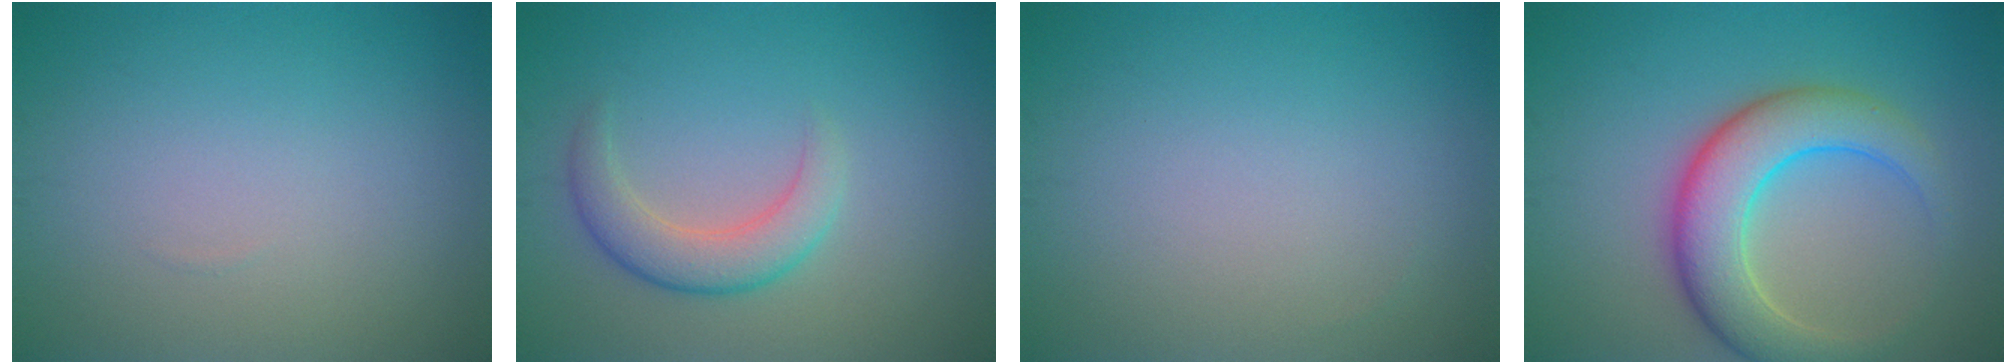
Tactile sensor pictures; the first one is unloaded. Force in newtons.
{"total": 3.4, "press": 3.4, "slide": 0.3}
{"total": 0.0}
{"total": 6.9, "press": 6.9, "slide": 0.2}